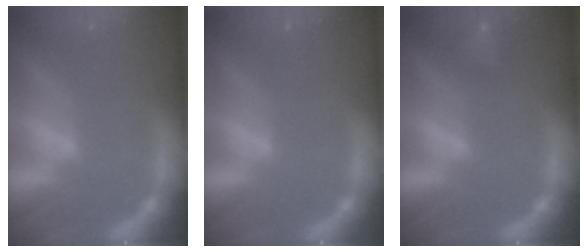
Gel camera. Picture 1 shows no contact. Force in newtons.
{"total": 0.0}
{"total": 3.4}